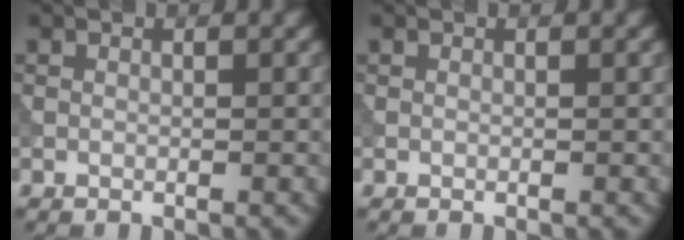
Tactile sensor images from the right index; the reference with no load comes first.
{"total": 0.0}